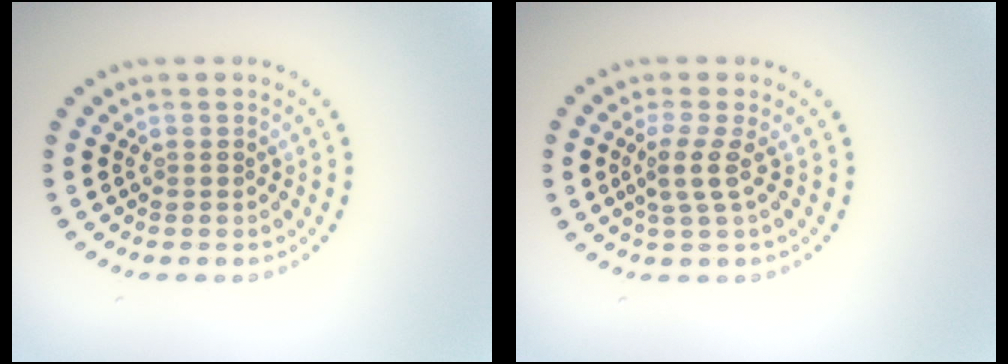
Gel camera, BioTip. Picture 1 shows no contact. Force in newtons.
{"total": 2.2, "press": 1.6, "slide": 1.5}